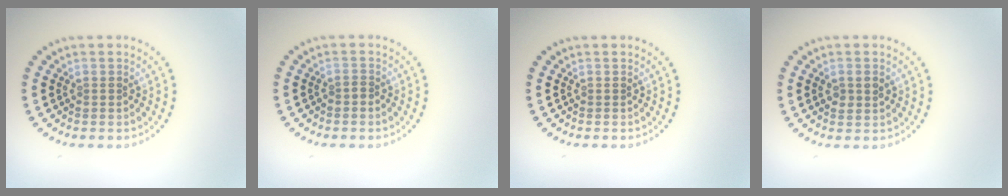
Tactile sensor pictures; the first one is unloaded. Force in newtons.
{"total": 0.5, "press": 0.2, "slide": 0.5}
{"total": 0.0}
{"total": 1.5, "press": 1.5, "slide": 0.1}